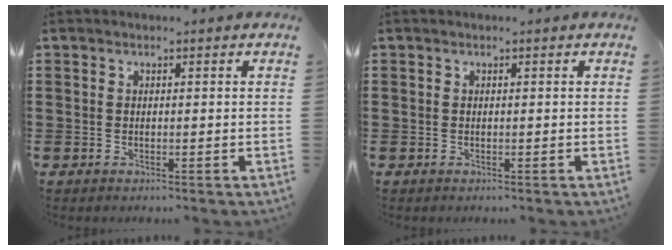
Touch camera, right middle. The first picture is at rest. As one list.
[{"total": 0.0}]